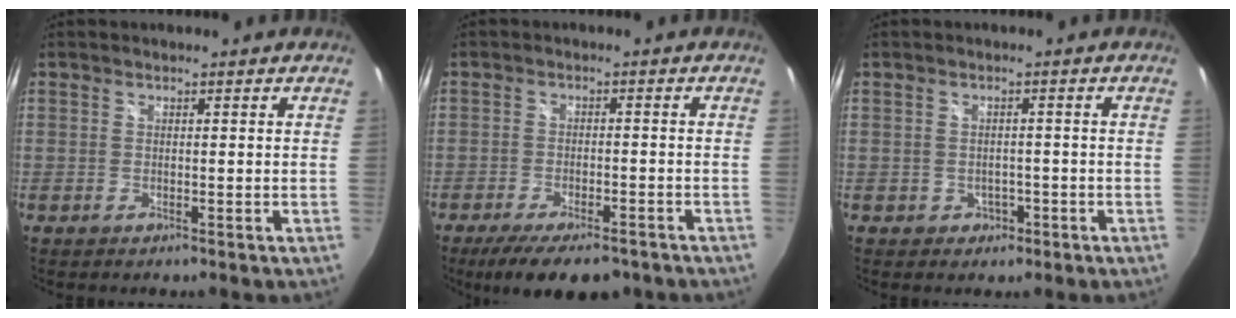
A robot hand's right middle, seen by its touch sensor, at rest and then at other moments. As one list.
[{"total": 10.0, "force": [-7.7, 2.7, 5.8], "torque": [-0.121, -0.026, -0.120]}, {"total": 2.8, "force": [-1.0, 2.5, 0.7], "torque": [-0.018, 0.006, -0.004]}]